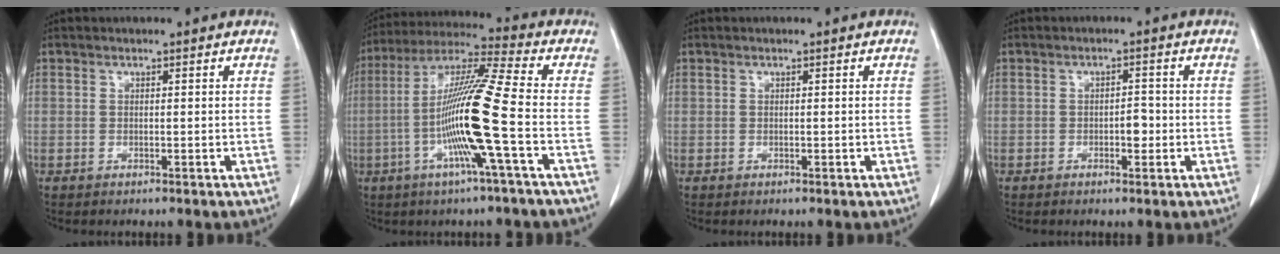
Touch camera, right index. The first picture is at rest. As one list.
[{"total": 15.1, "force": [-3.5, -1.4, 14.6], "torque": [-0.280, -0.003, -0.077]}, {"total": 0.0}, {"total": 2.2, "force": [-0.5, 1.0, 1.9], "torque": [-0.023, 0.004, -0.004]}]